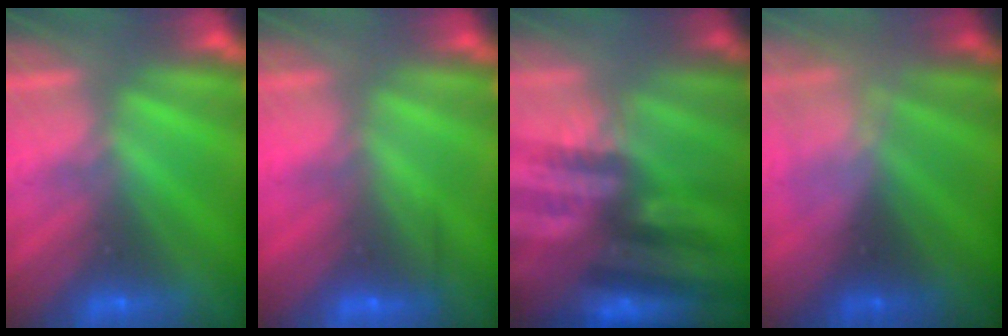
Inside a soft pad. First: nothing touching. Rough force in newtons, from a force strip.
{"total": 2.2}
{"total": 9.3}
{"total": 2.3}